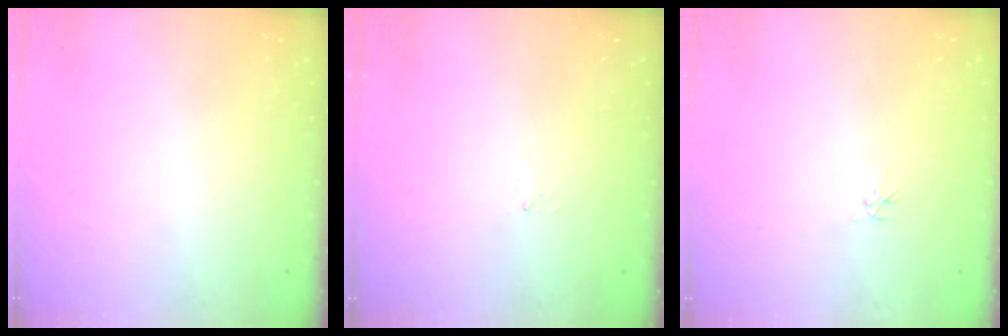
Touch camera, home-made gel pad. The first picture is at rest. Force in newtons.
{"total": 1.5, "press": 1.5, "slide": 0.2}
{"total": 3.6, "press": 3.6, "slide": 0.4}